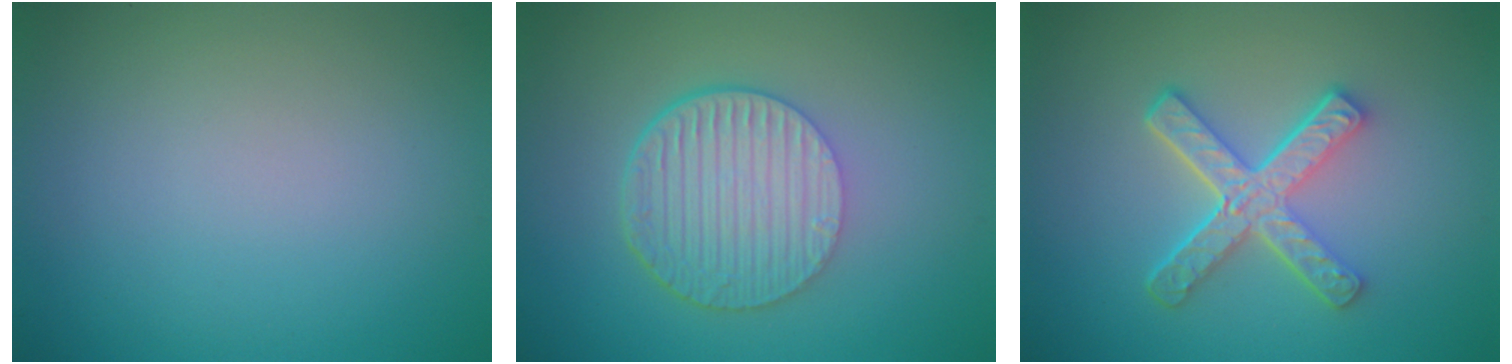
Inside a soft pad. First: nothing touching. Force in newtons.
{"total": 6.4, "press": 4.4, "slide": 4.7}
{"total": 5.3, "press": 3.7, "slide": 3.8}